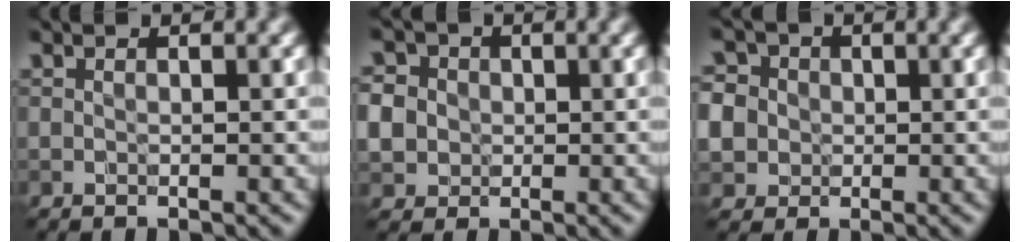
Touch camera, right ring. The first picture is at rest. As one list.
[{"total": 4.6, "force": [0.0, 4.3, 1.6], "torque": [-0.032, 0.019, -0.016]}, {"total": 6.4, "force": [0.0, 6.0, 2.2], "torque": [-0.049, 0.027, -0.026]}]